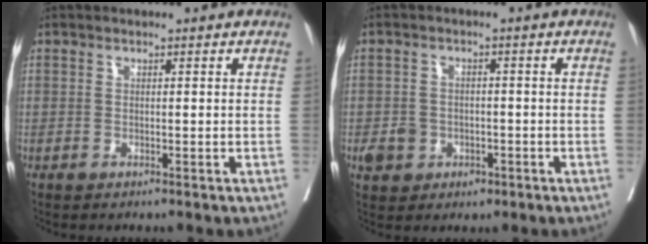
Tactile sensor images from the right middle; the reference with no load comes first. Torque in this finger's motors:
{"motor_torque": [0.41, -0.33, 0.04, 0.02]}